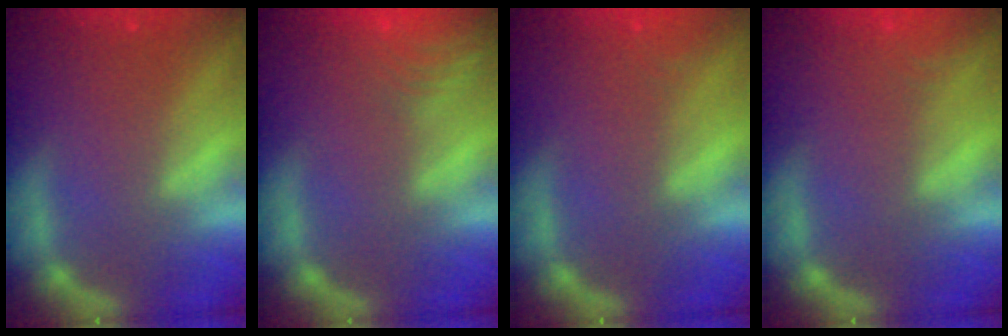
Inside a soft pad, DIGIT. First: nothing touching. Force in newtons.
{"total": 9.5}
{"total": 1.4}
{"total": 2.4}